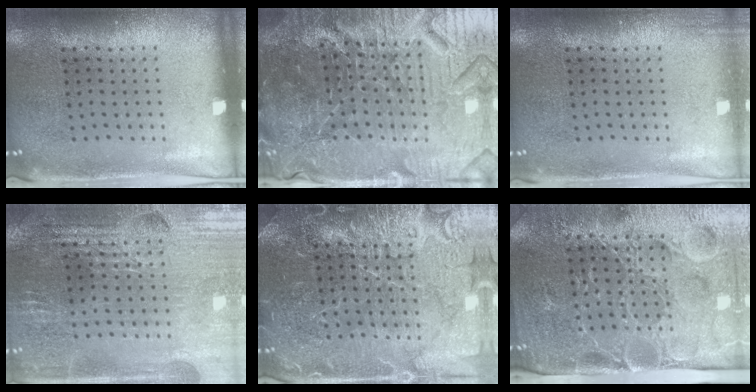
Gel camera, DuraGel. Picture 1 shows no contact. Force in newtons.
{"total": 6.6, "press": 5.9, "slide": 3.0}
{"total": 0.8, "press": 0.7, "slide": 0.1}
{"total": 2.9, "press": 2.9, "slide": 0.6}
{"total": 7.1, "press": 7.0, "slide": 1.0}
{"total": 4.8, "press": 4.2, "slide": 2.1}